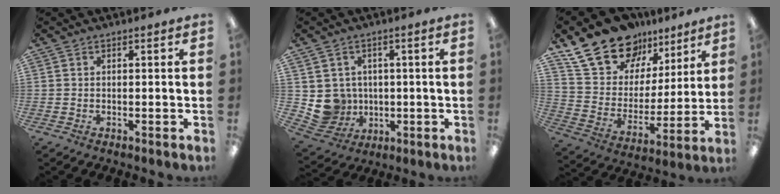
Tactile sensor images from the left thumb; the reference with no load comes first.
{"total": 7.1, "force": [0.6, 7.0, 0.8], "torque": [-0.037, -0.004, 0.022]}
{"total": 19.9, "force": [14.4, 11.9, 7.0], "torque": [-0.137, -0.088, 0.266]}